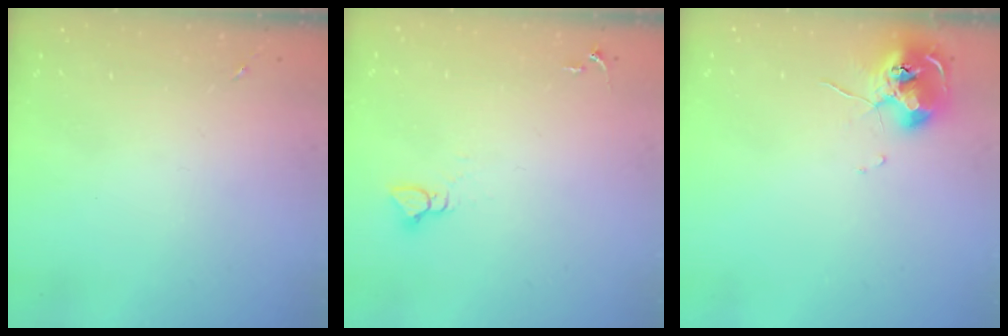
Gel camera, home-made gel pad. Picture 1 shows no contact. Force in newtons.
{"total": 3.9, "press": 3.8, "slide": 0.3}
{"total": 10.1, "press": 10.0, "slide": 0.9}